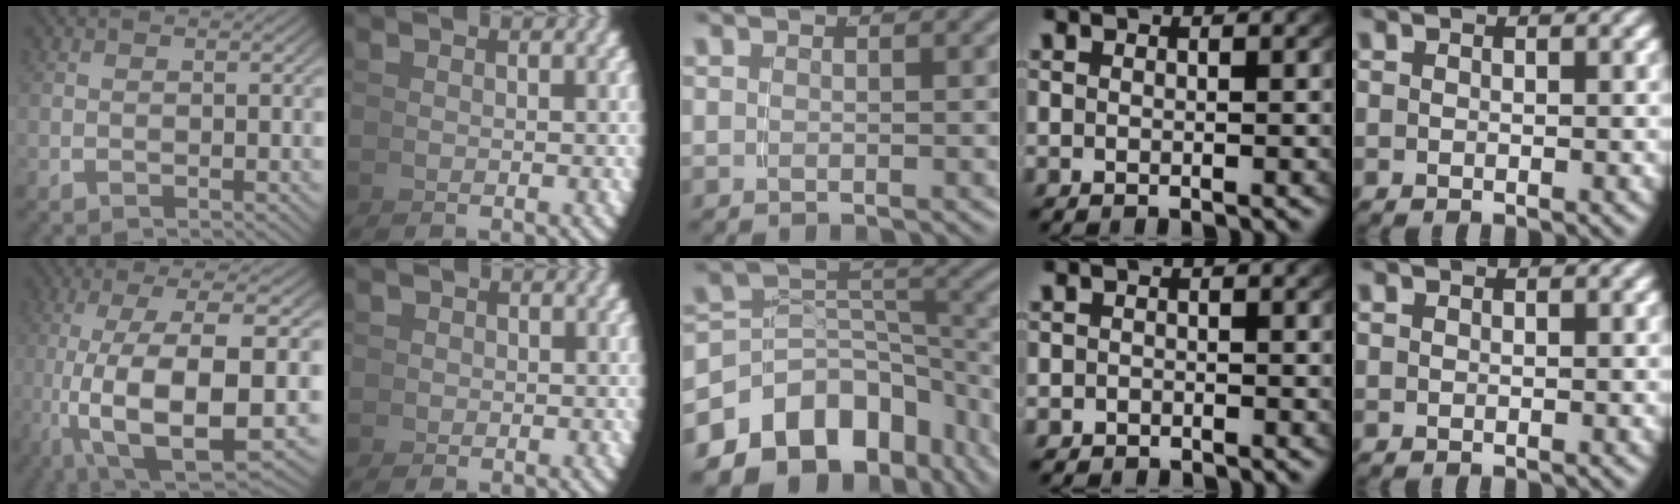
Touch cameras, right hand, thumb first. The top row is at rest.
{"thumb": {"total": 14.6, "force": [-2.5, 7.0, 12.5], "torque": [-0.285, -0.054, -0.005]}, "index": {"total": 2.1, "force": [0.6, 1.9, 0.4], "torque": [-0.009, -0.007, 0.013]}, "middle": {"total": 15.8, "force": [-7.9, 11.0, 8.1], "torque": [-0.148, -0.046, -0.114]}, "ring": {"total": 1.3, "force": [-1.1, 0.5, -0.4], "torque": [-0.001, -0.017, -0.011]}}